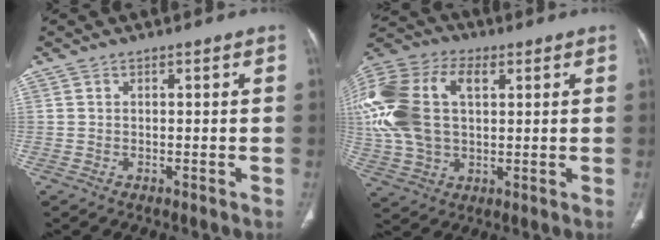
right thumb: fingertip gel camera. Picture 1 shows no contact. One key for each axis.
{"total": 22.2, "fx": 4.6, "fy": 14.0, "fz": 16.6, "tx": -0.382, "ty": 0.023, "tz": 0.084}